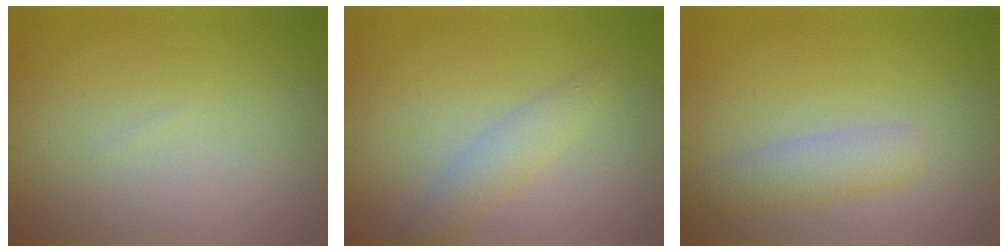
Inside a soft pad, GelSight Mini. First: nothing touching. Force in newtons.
{"total": 2.1, "press": 2.1, "slide": 0.1}
{"total": 2.6, "press": 2.6, "slide": 0.2}